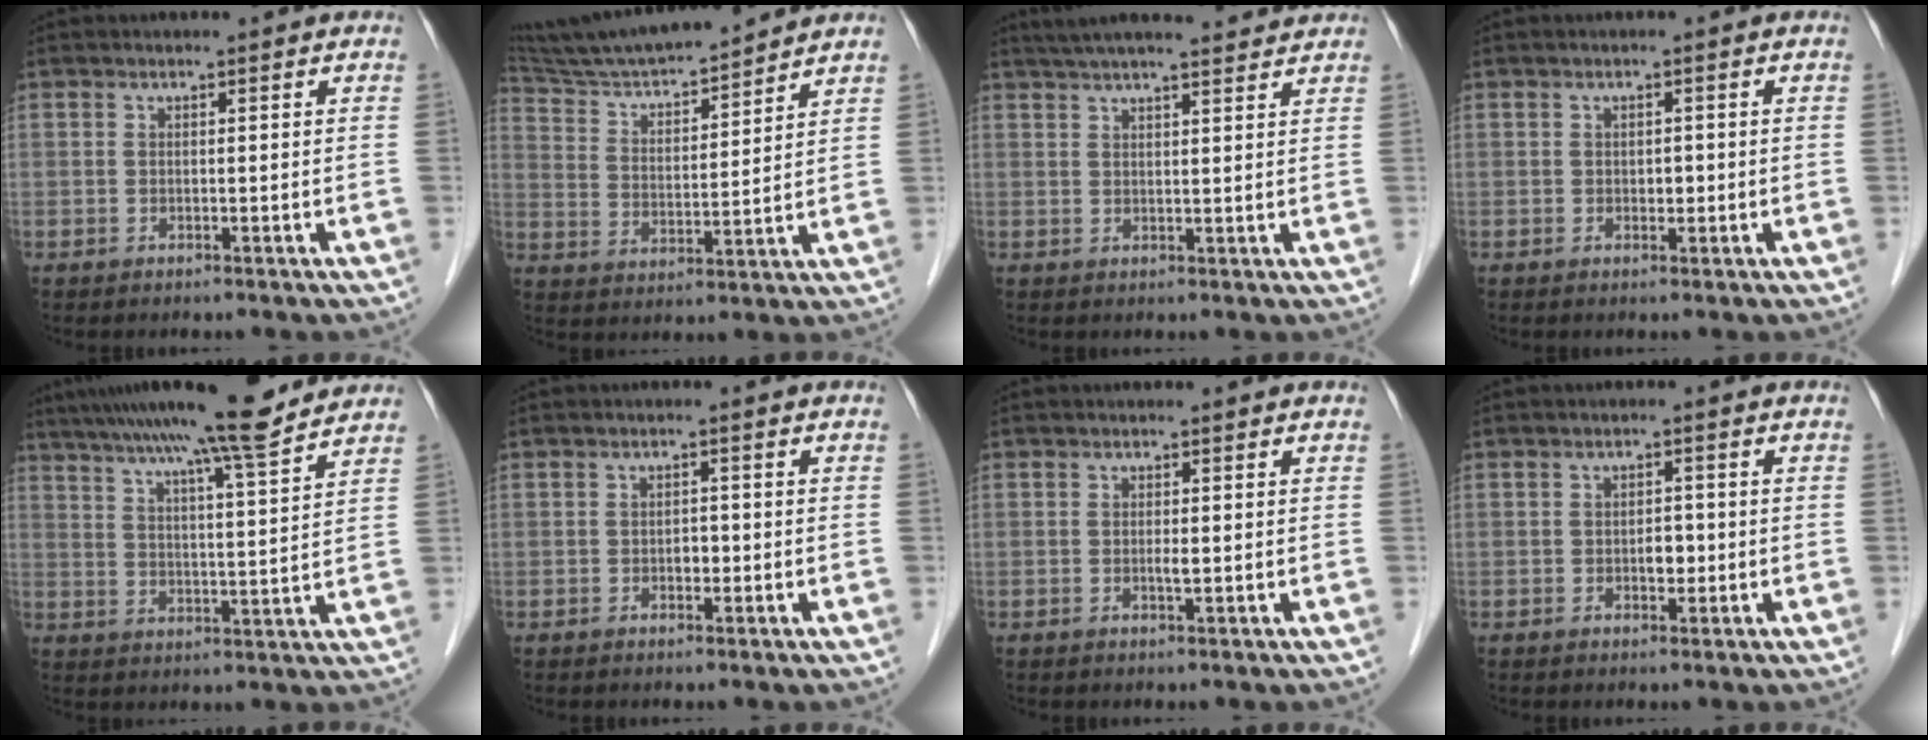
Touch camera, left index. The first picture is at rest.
{"total": 15.5, "force": [14.3, 0.9, 5.9], "torque": [-0.109, 0.010, 0.246]}
{"total": 13.2, "force": [11.8, 1.3, 5.7], "torque": [-0.093, 0.032, 0.164]}
{"total": 1.2, "force": [-0.2, 0.9, 0.9], "torque": [-0.013, 0.002, -0.001]}
{"total": 16.8, "force": [14.2, 0.1, 9.0], "torque": [-0.150, 0.024, 0.205]}
{"total": 1.5, "force": [-0.5, 1.0, 1.1], "torque": [-0.015, 0.003, -0.007]}
{"total": 0.9, "force": [-0.1, 0.1, 0.9], "torque": [-0.018, -0.002, -0.001]}
{"total": 2.2, "force": [-0.5, 1.3, 1.7], "torque": [-0.024, 0.003, -0.005]}